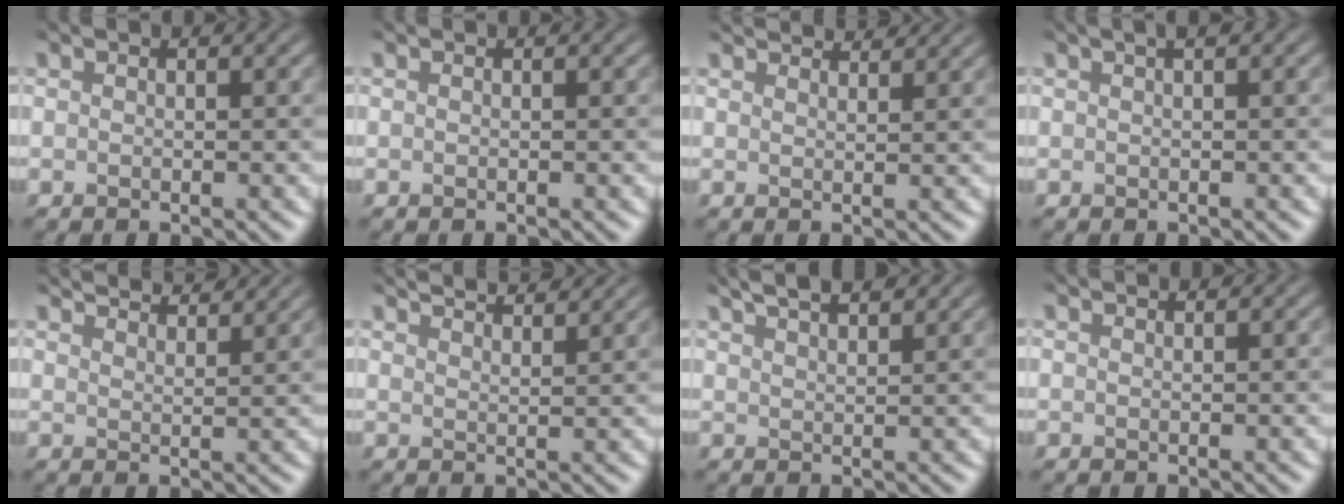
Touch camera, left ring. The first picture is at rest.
{"total": 0.0}
{"total": 3.9, "force": [3.7, 0.5, 1.1], "torque": [-0.016, 0.002, 0.046]}
{"total": 1.6, "force": [0.7, 0.4, 1.3], "torque": [-0.015, 0.010, 0.007]}
{"total": 5.2, "force": [4.8, 0.8, 1.8], "torque": [-0.017, 0.010, 0.052]}
{"total": 5.2, "force": [4.6, 1.1, 2.1], "torque": [-0.014, 0.020, 0.041]}
{"total": 5.3, "force": [4.1, 1.6, 3.0], "torque": [-0.028, 0.024, 0.039]}
{"total": 0.9, "force": [0.9, 0.1, 0.2], "torque": [-0.007, -0.003, 0.009]}